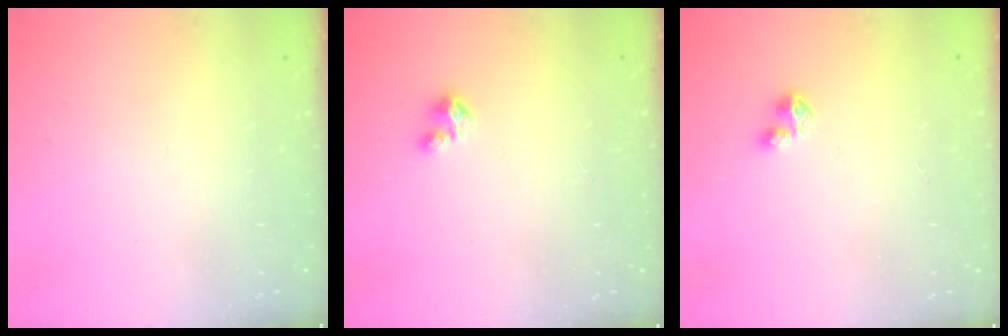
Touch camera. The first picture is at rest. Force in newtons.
{"total": 1.6, "press": 1.6, "slide": 0.1}
{"total": 2.1, "press": 2.1, "slide": 0.2}